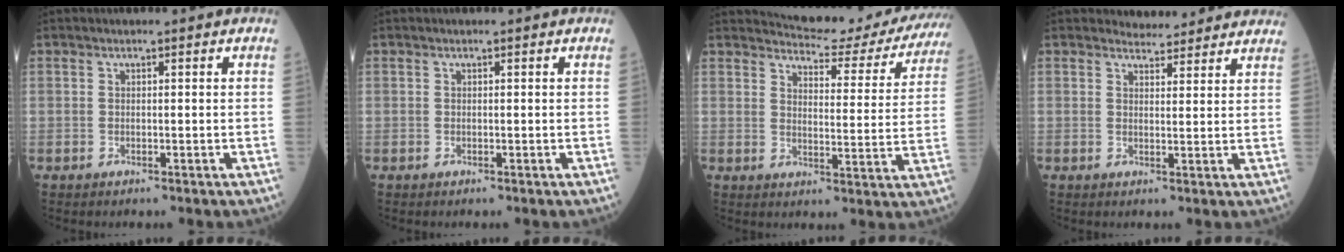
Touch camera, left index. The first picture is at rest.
{"total": 0.0}
{"total": 16.4, "force": [15.8, 2.9, 3.2], "torque": [-0.026, -0.049, 0.173]}
{"total": 5.0, "force": [4.8, 1.2, 0.2], "torque": [-0.001, 0.009, 0.052]}